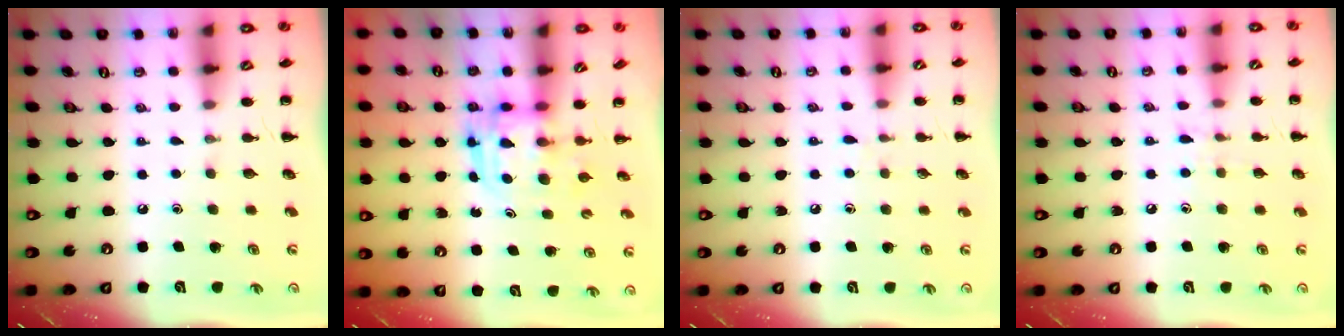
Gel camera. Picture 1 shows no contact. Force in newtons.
{"total": 3.0, "press": 3.0, "slide": 0.3}
{"total": 4.0, "press": 3.5, "slide": 2.0}
{"total": 6.3, "press": 5.9, "slide": 2.2}